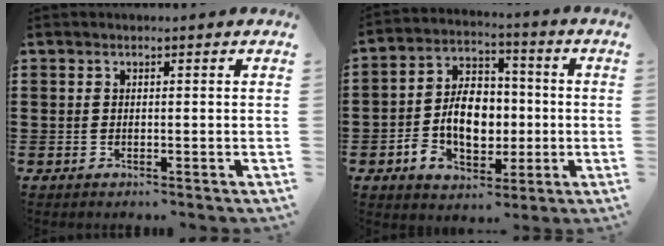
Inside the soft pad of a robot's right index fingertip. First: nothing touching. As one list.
[{"total": 9.6, "force": [-1.6, 6.8, 6.5], "torque": [-0.111, 0.008, -0.031]}]